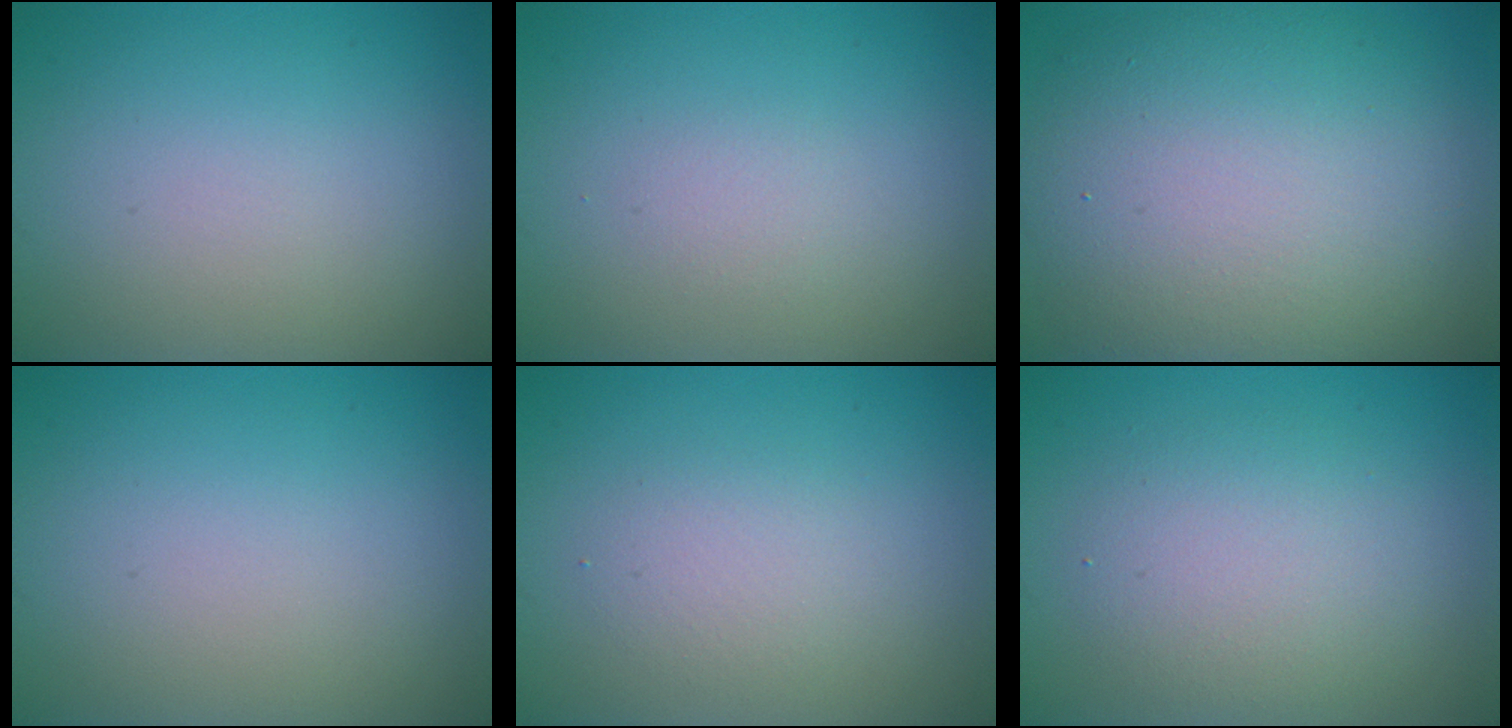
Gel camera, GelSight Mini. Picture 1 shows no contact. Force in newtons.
{"total": 0.9, "press": 0.9, "slide": 0.1}
{"total": 12.5, "press": 12.4, "slide": 0.9}
{"total": 0.0}
{"total": 1.9, "press": 1.9, "slide": 0.1}
{"total": 3.8, "press": 3.8, "slide": 0.2}